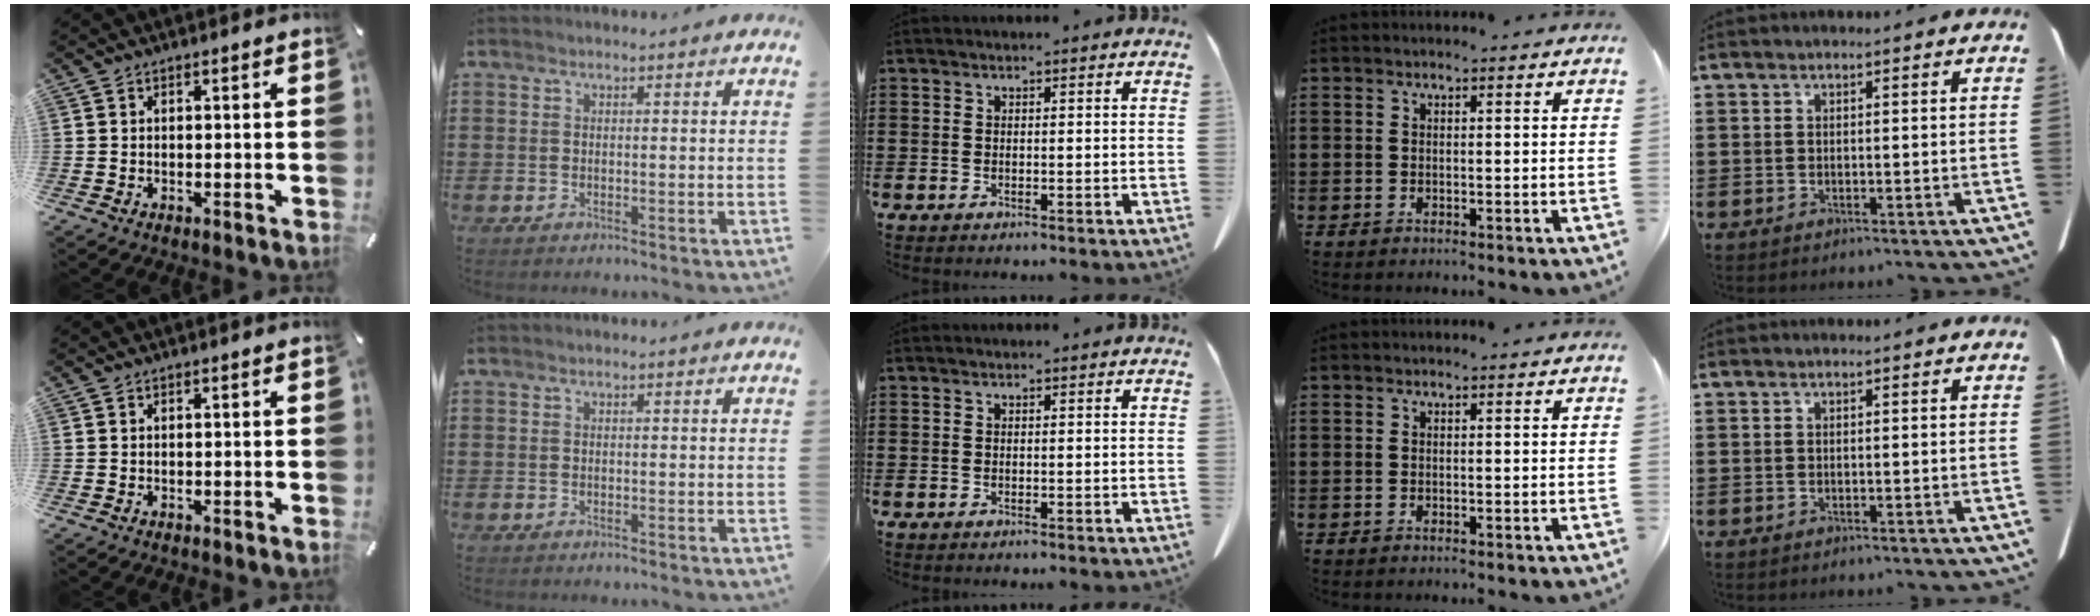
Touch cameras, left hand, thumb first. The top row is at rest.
{}